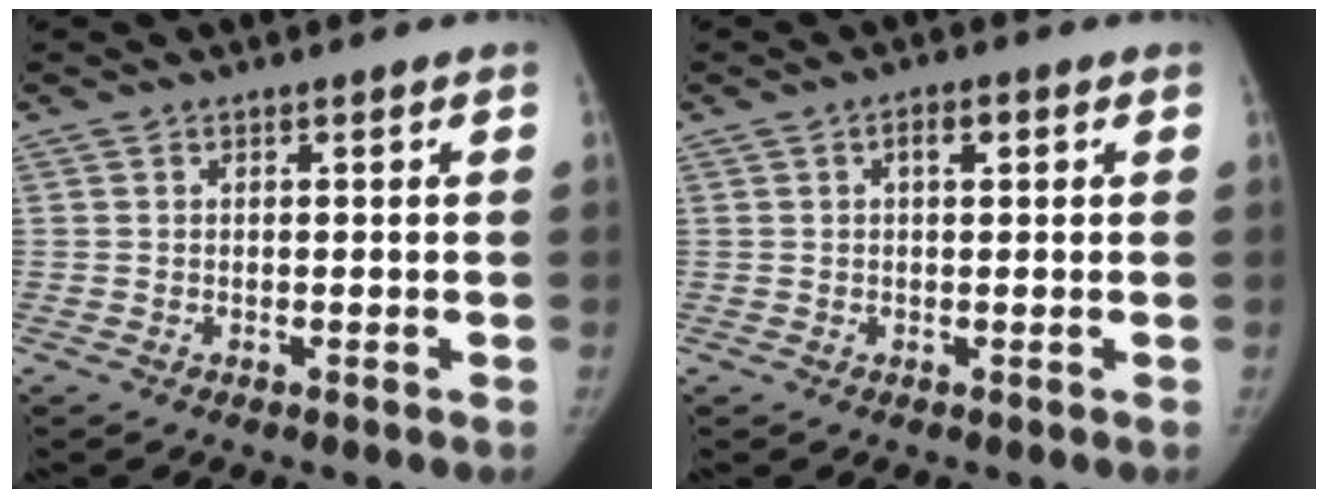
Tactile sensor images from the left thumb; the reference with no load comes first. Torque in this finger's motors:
{"motor_torque": [-0.06, 0.07, -0.03, 0.08, 0.06]}